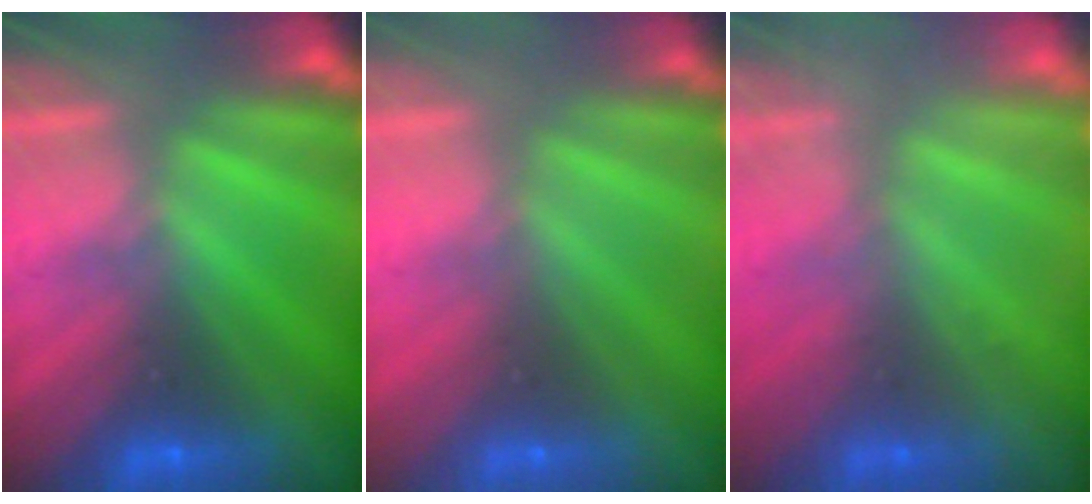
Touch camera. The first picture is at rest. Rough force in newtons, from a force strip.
{"total": 2.9}
{"total": 2.2}